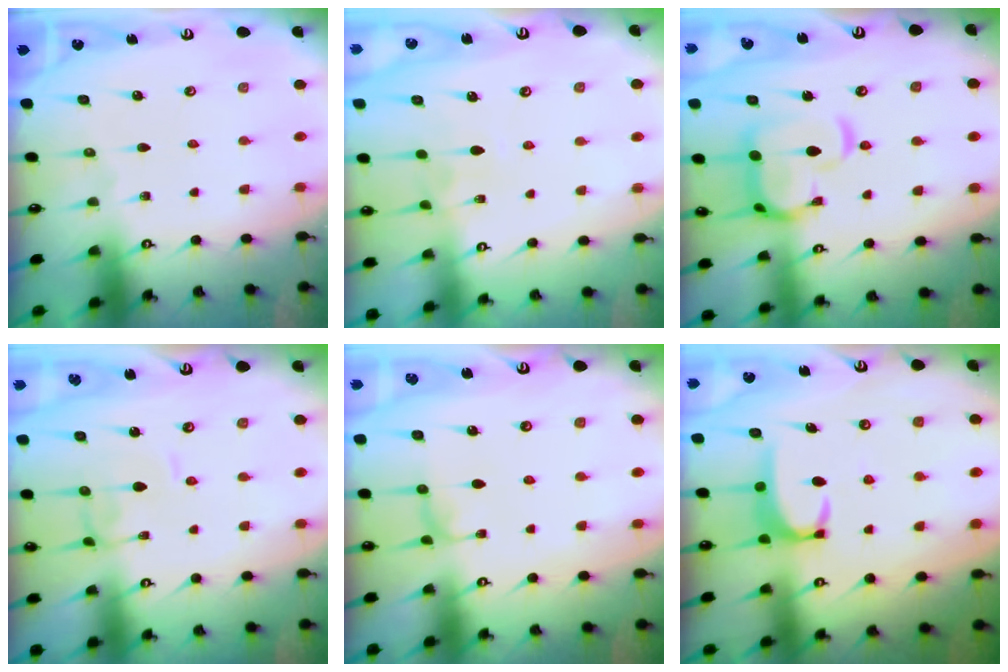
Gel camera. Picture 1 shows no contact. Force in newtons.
{"total": 3.9, "press": 3.9, "slide": 0.1}
{"total": 7.5, "press": 7.4, "slide": 1.3}
{"total": 1.8, "press": 1.7, "slide": 0.3}
{"total": 1.1, "press": 0.9, "slide": 0.6}
{"total": 3.3, "press": 3.3, "slide": 0.5}